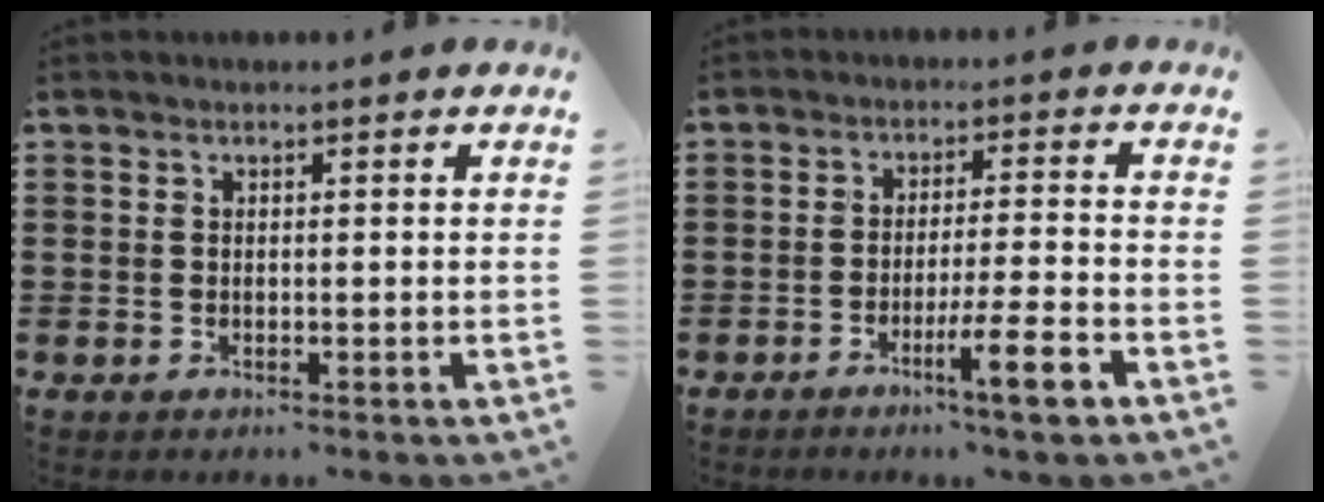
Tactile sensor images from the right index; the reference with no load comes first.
{"total": 7.3, "force": [-4.2, 0.1, 6.0], "torque": [-0.093, -0.003, -0.073]}